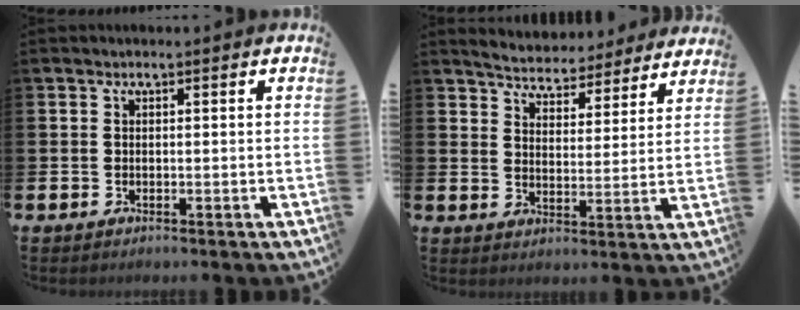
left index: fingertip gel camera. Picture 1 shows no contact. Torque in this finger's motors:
{"motor_torque": [0.80, -0.89, 0.51, 0.10]}